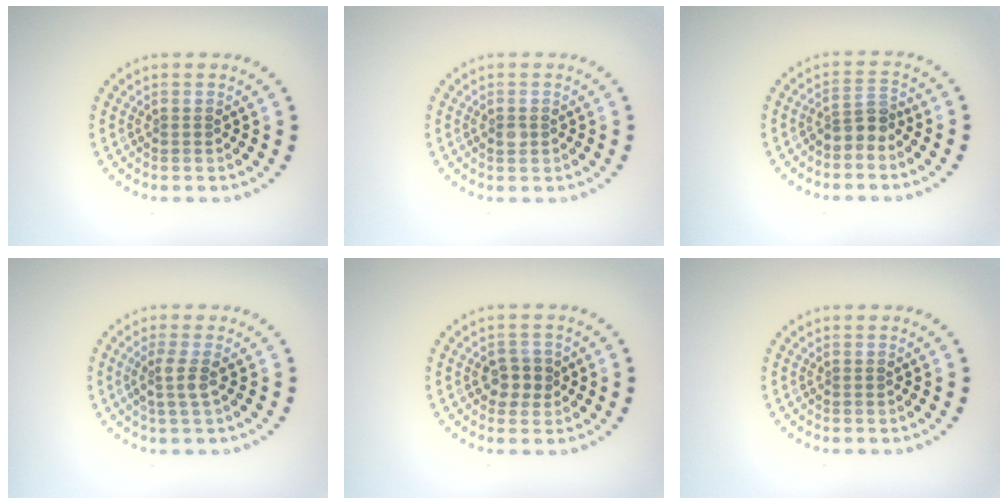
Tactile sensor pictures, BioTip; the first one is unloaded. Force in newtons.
{"total": 1.0, "press": 1.0, "slide": 0.0}
{"total": 2.2, "press": 1.7, "slide": 1.4}
{"total": 1.8, "press": 1.4, "slide": 1.1}
{"total": 2.2, "press": 2.1, "slide": 0.6}
{"total": 0.0}